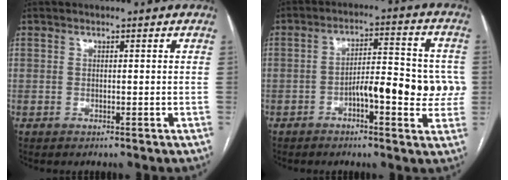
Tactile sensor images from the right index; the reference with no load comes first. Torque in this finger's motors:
{"motor_torque": [0.91, 0.71, 0.18, 0.03]}